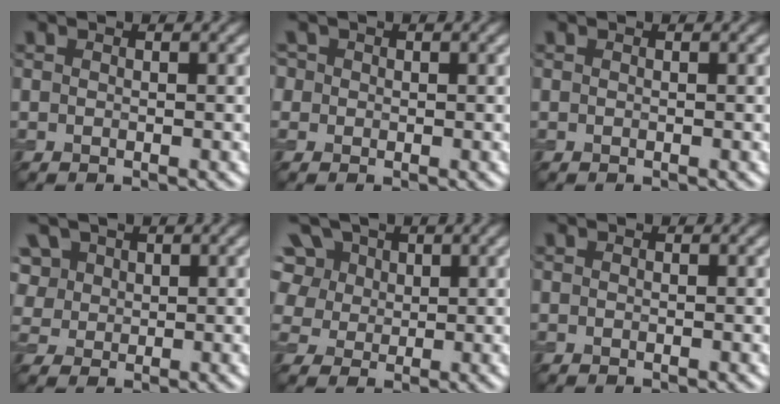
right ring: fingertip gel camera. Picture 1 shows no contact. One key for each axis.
{"total": 1.7, "fx": 0.5, "fy": 1.5, "fz": 0.6, "tx": -0.012, "ty": 0.007, "tz": -0.001}
{"total": 0.0}
{"total": 5.6, "fx": 2.7, "fy": 4.2, "fz": 2.4, "tx": -0.072, "ty": 0.013, "tz": 0.045}
{"total": 9.9, "fx": 4.8, "fy": 7.4, "fz": 4.4, "tx": -0.108, "ty": 0.027, "tz": 0.071}
{"total": 0.0}